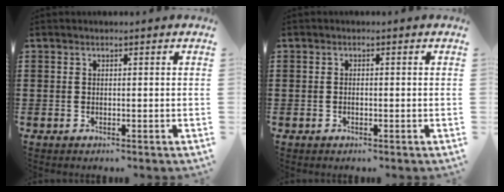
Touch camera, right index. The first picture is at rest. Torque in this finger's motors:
{"motor_torque": [0.44, 1.13, -0.07, -0.02]}